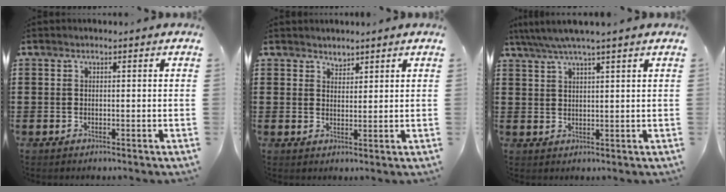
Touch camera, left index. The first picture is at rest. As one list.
[{"total": 1.9, "force": [1.8, 0.6, 0.0], "torque": [-0.003, 0.004, 0.035]}, {"total": 3.8, "force": [2.9, -0.3, 2.4], "torque": [-0.053, -0.004, 0.052]}]